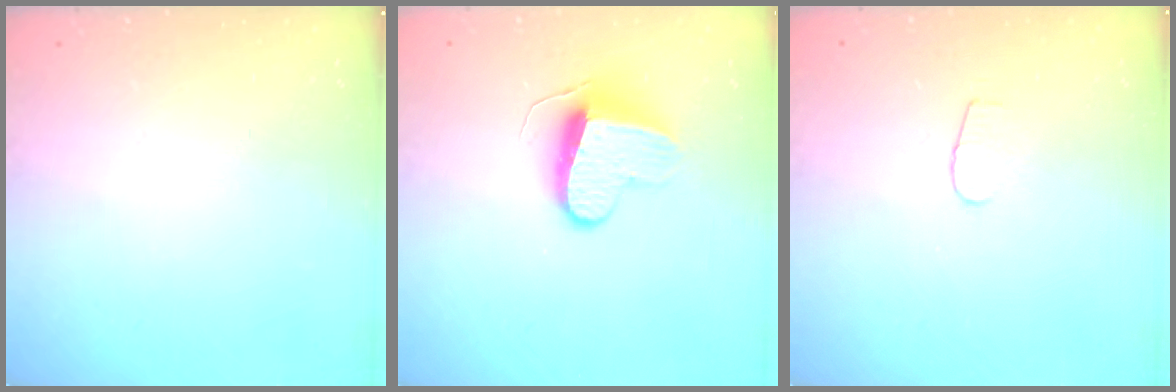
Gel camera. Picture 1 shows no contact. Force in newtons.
{"total": 9.2, "press": 9.2, "slide": 0.4}
{"total": 3.1, "press": 3.1, "slide": 0.3}